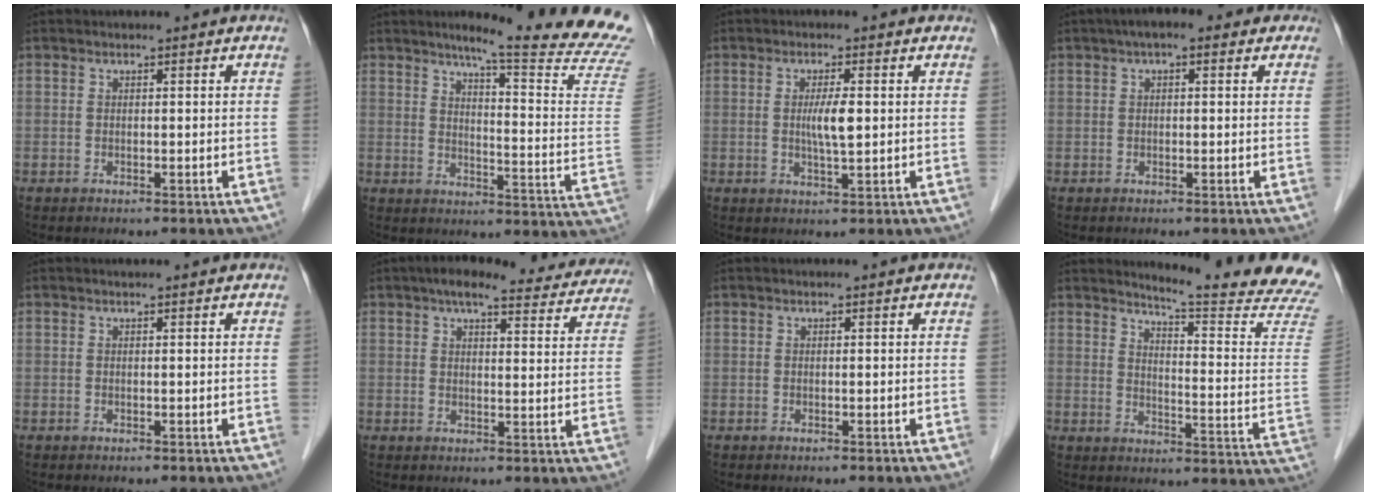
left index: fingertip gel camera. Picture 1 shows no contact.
{"total": 20.5, "force": [17.8, -2.2, 10.0], "torque": [-0.139, -0.108, 0.210]}
{"total": 3.6, "force": [0.2, 0.4, 3.6], "torque": [-0.066, -0.003, 0.005]}
{"total": 4.2, "force": [2.0, 2.0, 3.1], "torque": [-0.049, 0.032, 0.022]}
{"total": 1.1, "force": [1.0, 0.1, 0.5], "torque": [-0.009, 0.011, 0.013]}
{"total": 17.1, "force": [15.1, 4.4, 6.8], "torque": [-0.077, 0.021, 0.170]}
{"total": 0.0}
{"total": 18.3, "force": [17.2, -1.9, 6.1], "torque": [-0.091, -0.139, 0.195]}